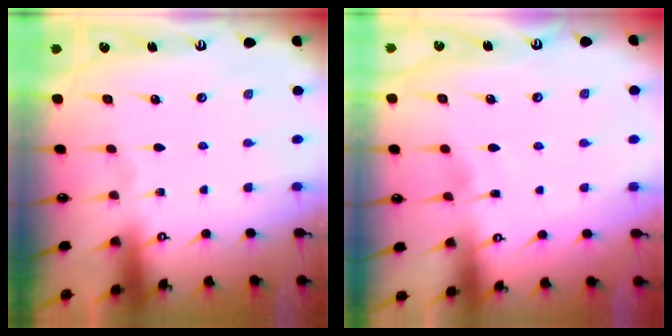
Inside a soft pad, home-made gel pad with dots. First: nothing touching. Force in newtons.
{"total": 3.5, "press": 3.5, "slide": 0.5}